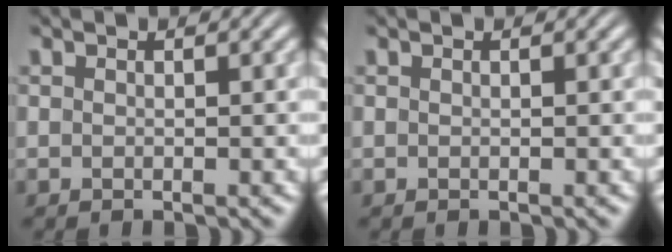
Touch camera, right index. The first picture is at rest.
{"total": 0.0}